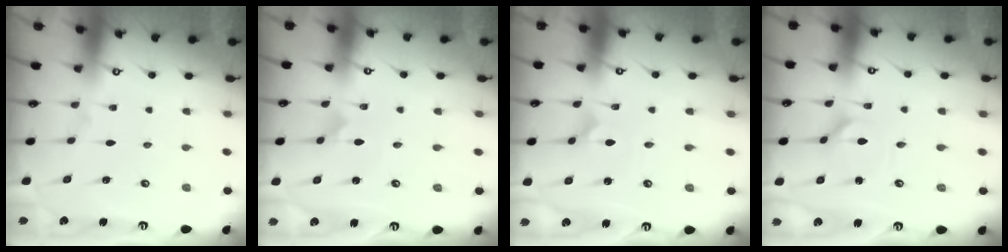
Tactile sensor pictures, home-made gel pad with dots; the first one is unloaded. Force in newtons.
{"total": 2.0, "press": 2.0, "slide": 0.2}
{"total": 2.3, "press": 2.3, "slide": 0.1}
{"total": 2.2, "press": 2.2, "slide": 0.4}